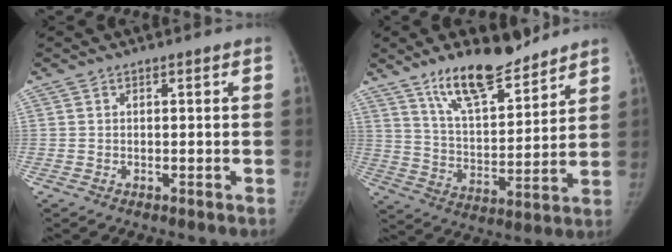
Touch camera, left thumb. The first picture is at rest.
{"total": 15.8, "force": [11.8, 5.3, 9.1], "torque": [-0.122, -0.072, 0.209]}